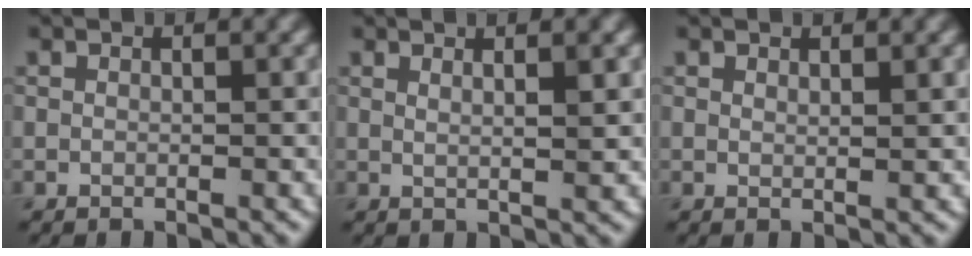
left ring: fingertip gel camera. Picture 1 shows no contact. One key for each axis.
{"total": 3.8, "fx": 1.7, "fy": 1.3, "fz": 3.2, "tx": -0.019, "ty": 0.011, "tz": 0.001}
{"total": 0.8, "fx": 0.7, "fy": 0.1, "fz": 0.4, "tx": -0.005, "ty": -0.001, "tz": 0.013}